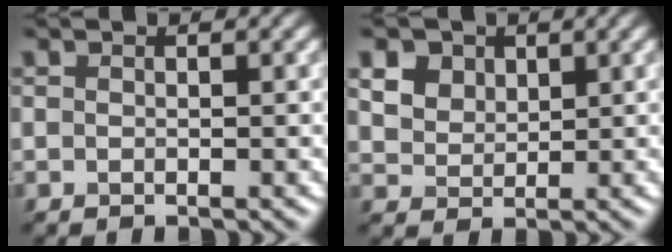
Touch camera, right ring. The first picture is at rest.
{"total": 4.7, "force": [3.2, 3.1, 1.5], "torque": [-0.079, 0.012, 0.085]}